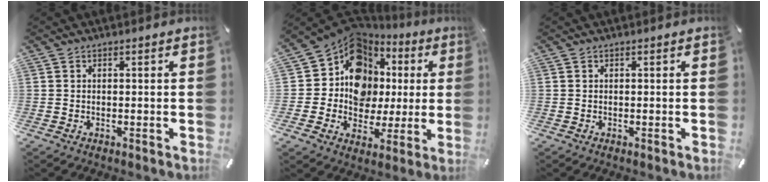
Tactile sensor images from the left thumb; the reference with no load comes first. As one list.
[{"total": 13.4, "force": [4.5, 11.5, 5.3], "torque": [-0.096, -0.058, 0.083]}, {"total": 0.0}]